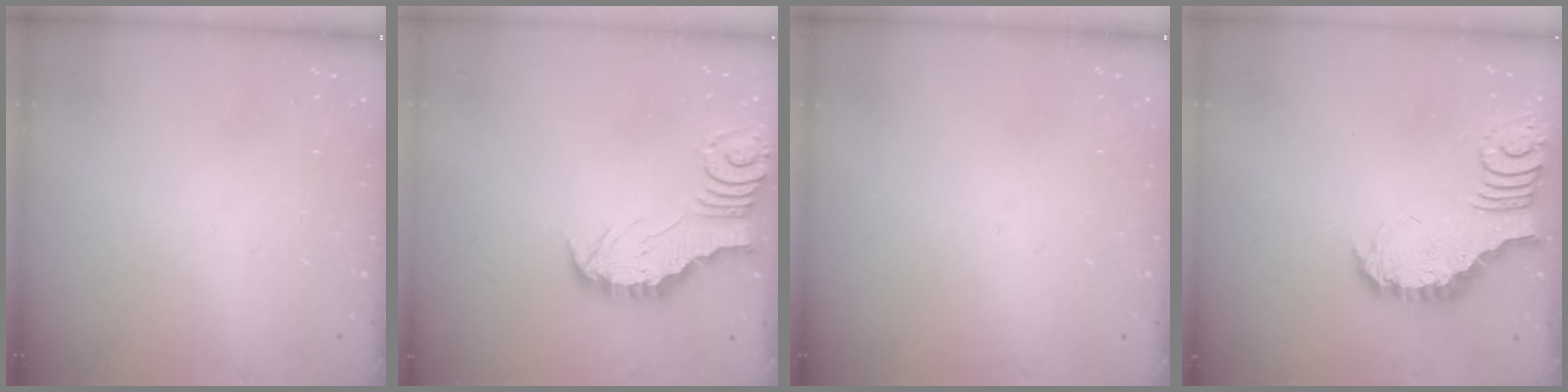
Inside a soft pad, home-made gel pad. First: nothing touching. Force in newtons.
{"total": 2.9, "press": 2.9, "slide": 0.2}
{"total": 0.0}
{"total": 4.0, "press": 3.9, "slide": 0.4}